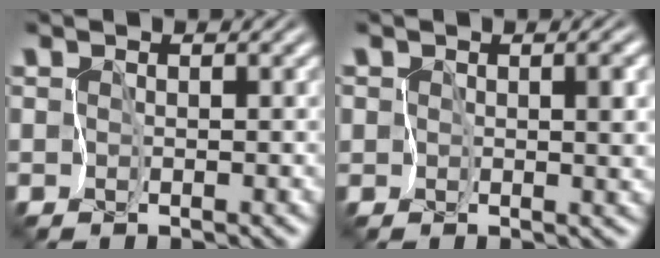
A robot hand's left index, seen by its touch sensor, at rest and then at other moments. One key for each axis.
{"total": 2.7, "fx": 0.4, "fy": 1.4, "fz": 2.3, "tx": -0.028, "ty": -0.006, "tz": 0.007}